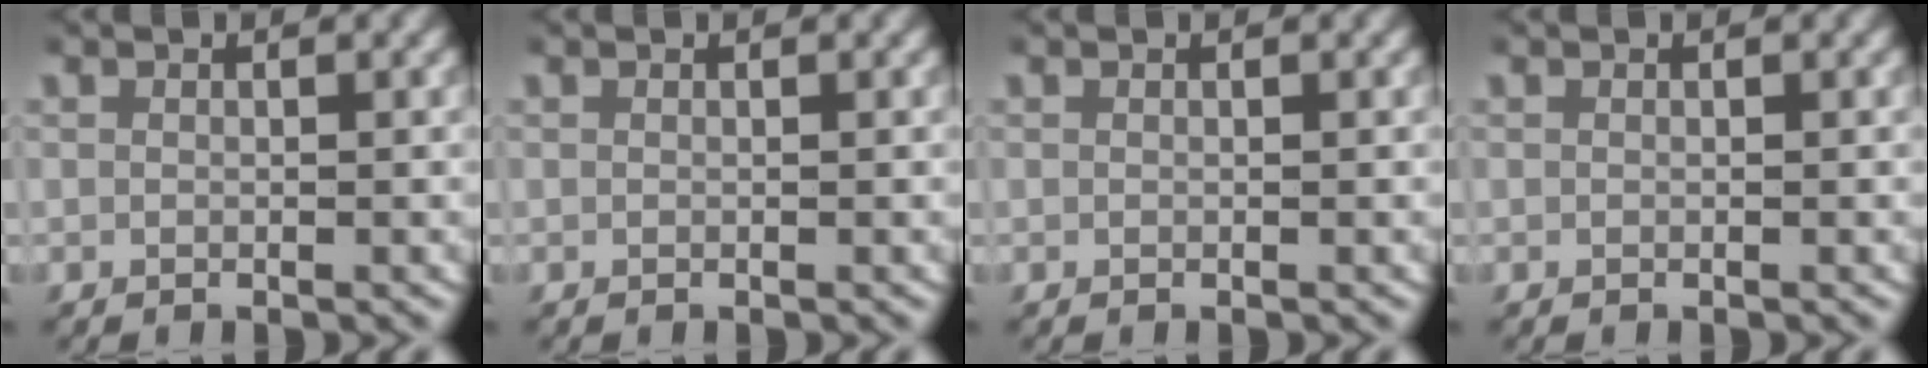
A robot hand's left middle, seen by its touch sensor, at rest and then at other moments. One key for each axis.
{"total": 0.0}
{"total": 0.0}
{"total": 0.0}